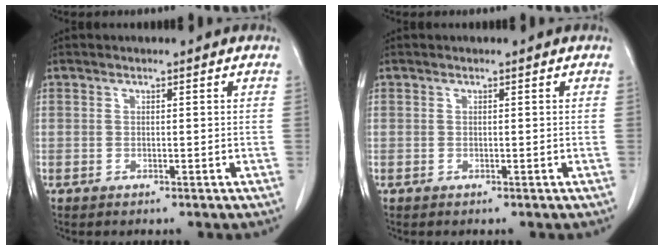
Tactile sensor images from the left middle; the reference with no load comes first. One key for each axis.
{"total": 0.0}